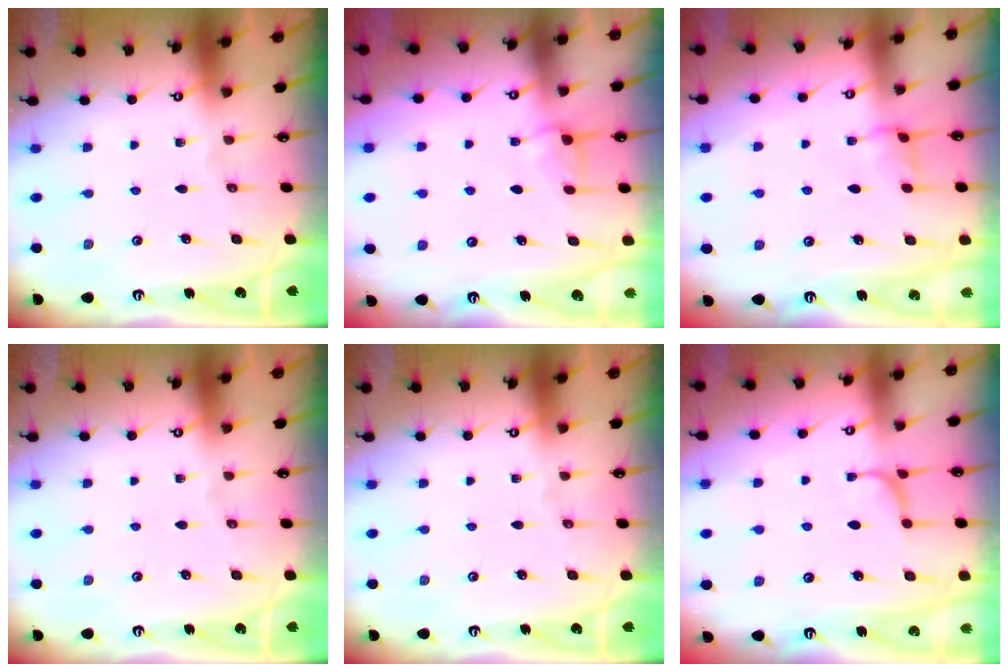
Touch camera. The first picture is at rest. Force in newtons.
{"total": 1.7, "press": 1.6, "slide": 0.7}
{"total": 2.7, "press": 2.7, "slide": 0.4}
{"total": 0.0}
{"total": 0.0}
{"total": 2.2, "press": 2.2, "slide": 0.4}